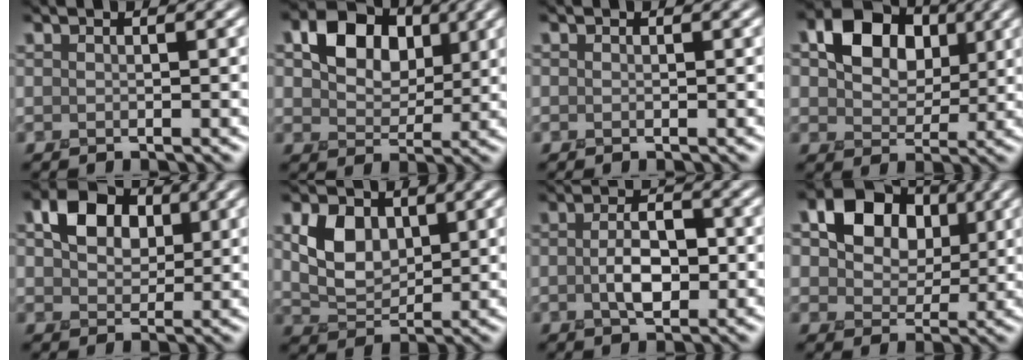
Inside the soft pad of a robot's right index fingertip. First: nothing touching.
{"total": 6.8, "force": [2.0, 5.0, 4.1], "torque": [-0.079, -0.009, 0.020]}
{"total": 0.0}
{"total": 7.7, "force": [2.0, 5.8, 4.6], "torque": [-0.094, -0.008, 0.023]}
{"total": 5.0, "force": [1.3, 3.8, 2.9], "torque": [-0.064, 0.000, 0.013]}
{"total": 4.5, "force": [1.0, 3.2, 3.0], "torque": [-0.061, -0.008, 0.017]}
{"total": 3.9, "force": [-0.5, 2.2, 3.1], "torque": [-0.064, -0.004, -0.012]}
{"total": 10.6, "force": [3.2, 8.3, 5.7], "torque": [-0.104, 0.023, 0.041]}